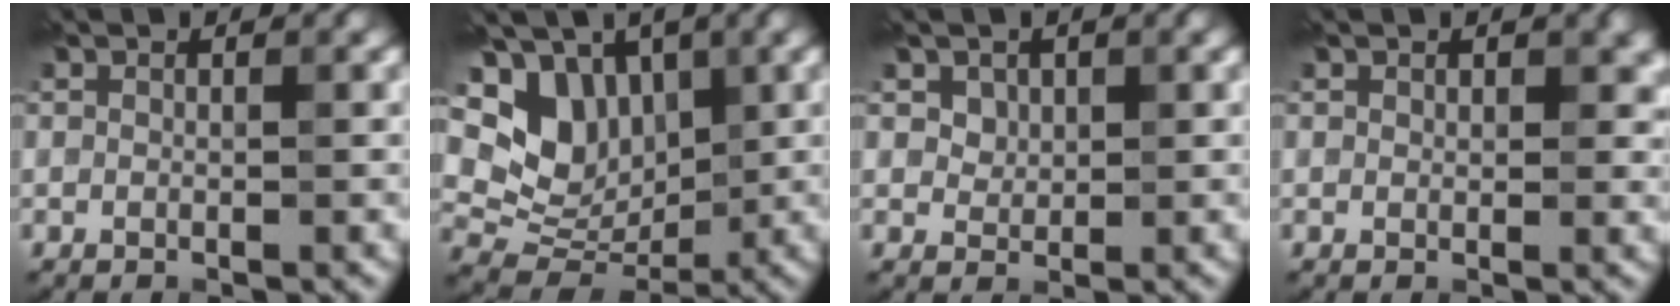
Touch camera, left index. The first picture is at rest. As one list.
[{"total": 7.2, "force": [2.6, 5.4, 3.9], "torque": [-0.079, -0.008, 0.043]}, {"total": 2.5, "force": [1.7, 1.7, 0.7], "torque": [-0.033, -0.002, 0.036]}, {"total": 2.4, "force": [0.9, 1.7, 1.5], "torque": [-0.015, 0.002, 0.008]}]